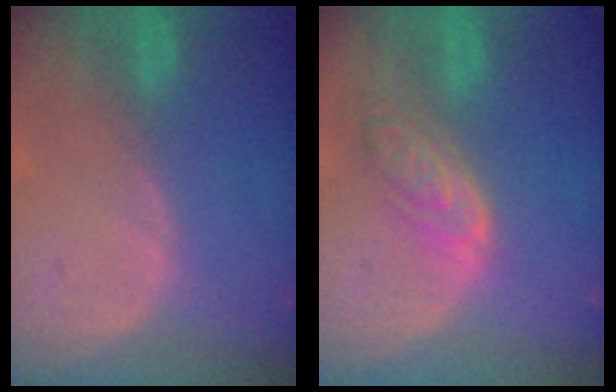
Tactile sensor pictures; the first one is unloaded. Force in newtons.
{"total": 6.2, "press": 5.6, "slide": 2.7}